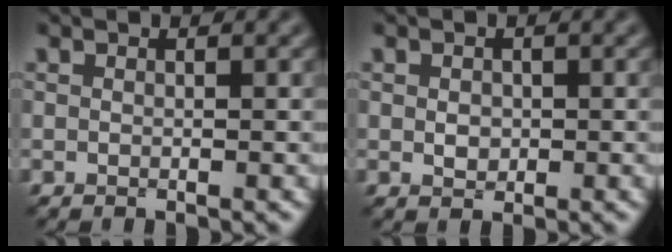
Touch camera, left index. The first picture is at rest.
{"total": 1.3, "force": [-0.1, 1.0, 0.8], "torque": [-0.018, -0.001, -0.002]}